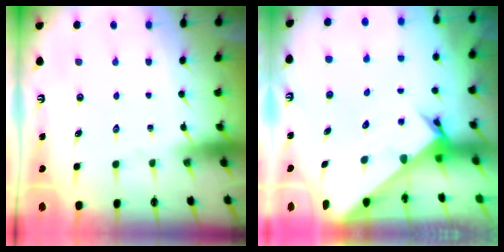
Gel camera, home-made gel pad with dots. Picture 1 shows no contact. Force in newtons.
{"total": 2.6, "press": 2.6, "slide": 0.2}